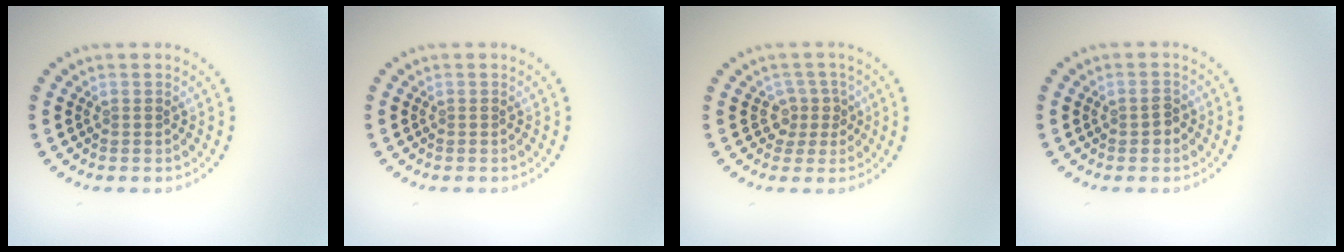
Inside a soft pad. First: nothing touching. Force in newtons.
{"total": 0.0}
{"total": 2.2, "press": 1.6, "slide": 1.5}
{"total": 1.3, "press": 1.3, "slide": 0.1}